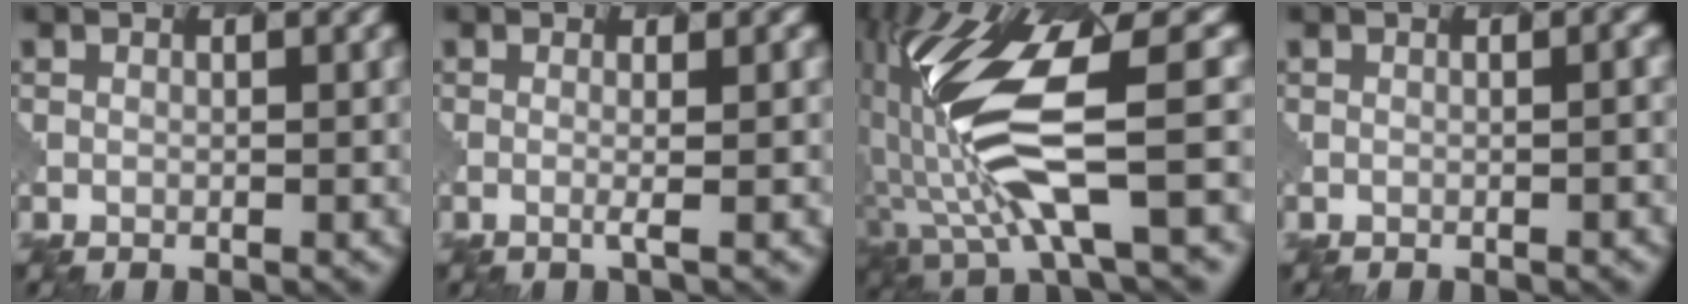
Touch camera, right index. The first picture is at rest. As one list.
[{"total": 1.8, "force": [0.8, -1.6, -0.2], "torque": [-0.003, 0.015, -0.009]}, {"total": 8.1, "force": [0.3, 2.2, 7.8], "torque": [-0.197, 0.012, -0.020]}, {"total": 1.1, "force": [-0.4, 0.4, 0.9], "torque": [-0.004, 0.001, 0.003]}]